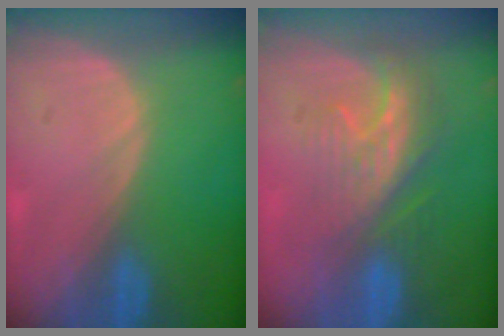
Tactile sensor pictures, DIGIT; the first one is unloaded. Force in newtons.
{"total": 8.8, "press": 7.5, "slide": 4.6}